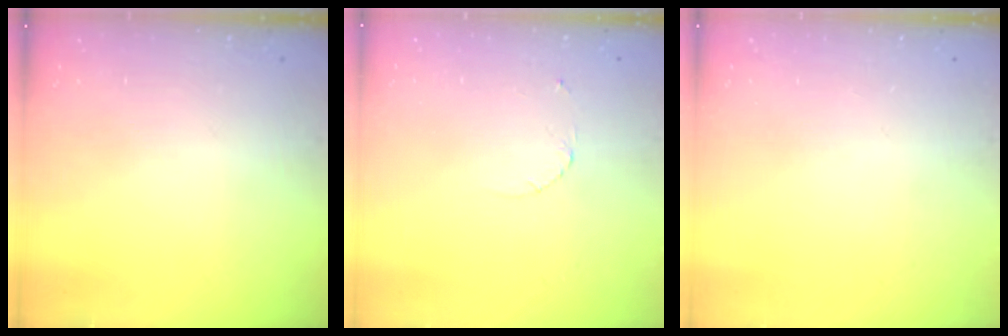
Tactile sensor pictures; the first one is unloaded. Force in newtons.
{"total": 1.6, "press": 1.6, "slide": 0.2}
{"total": 0.0}